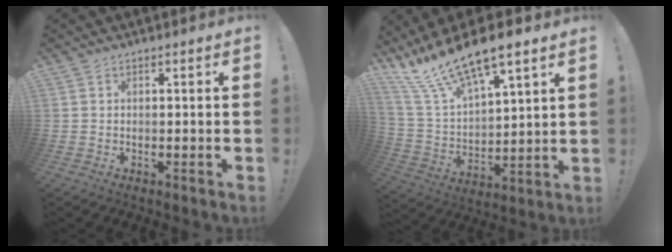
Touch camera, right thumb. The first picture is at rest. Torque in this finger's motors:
{"motor_torque": [0.63, 0.99, 0.44, 0.44, 0.29]}